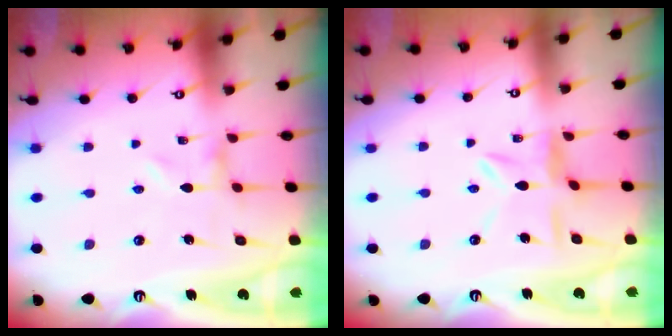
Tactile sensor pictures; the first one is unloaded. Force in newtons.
{"total": 7.4, "press": 7.3, "slide": 0.6}